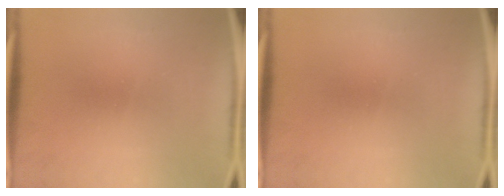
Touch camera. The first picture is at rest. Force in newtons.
{"total": 0.0}